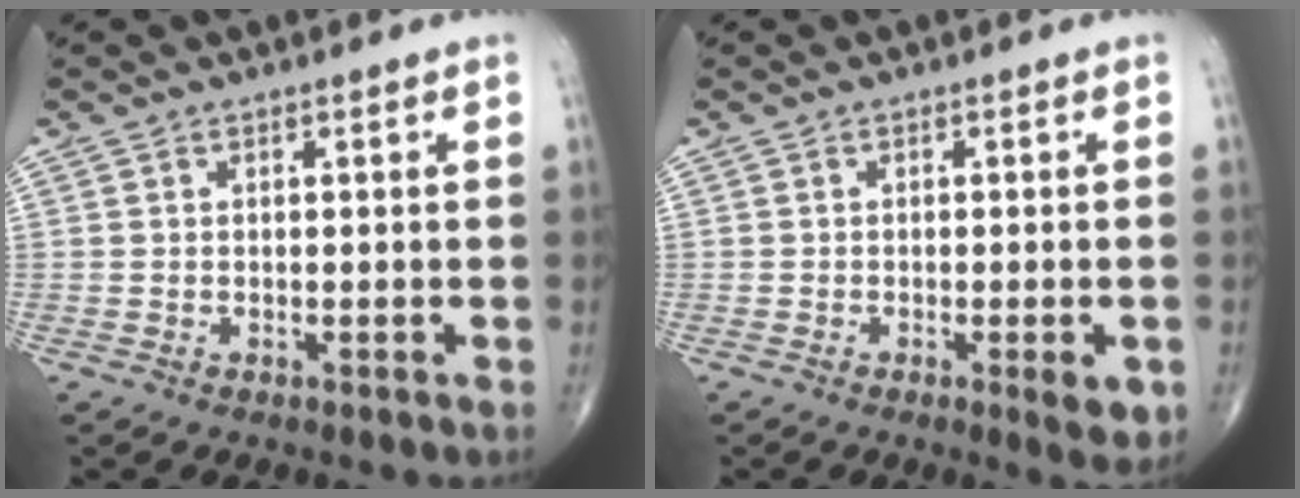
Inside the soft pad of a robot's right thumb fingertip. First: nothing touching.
{"total": 4.5, "force": [-1.6, 1.2, 4.1], "torque": [-0.046, -0.004, -0.019]}